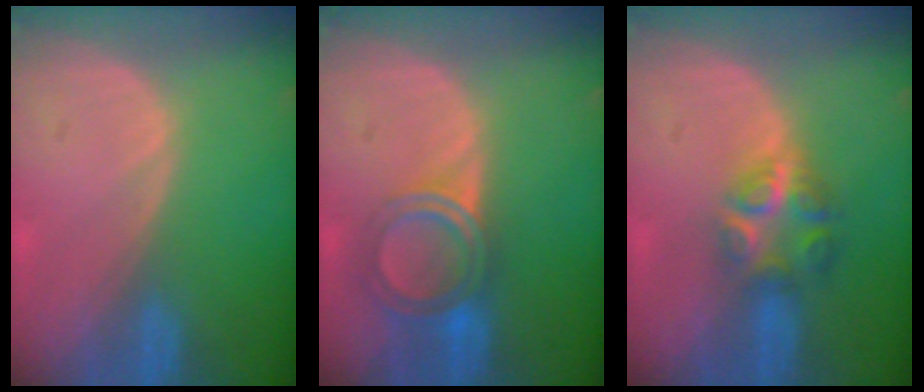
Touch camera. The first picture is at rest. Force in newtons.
{"total": 6.0, "press": 5.3, "slide": 2.8}
{"total": 6.2, "press": 5.5, "slide": 2.8}